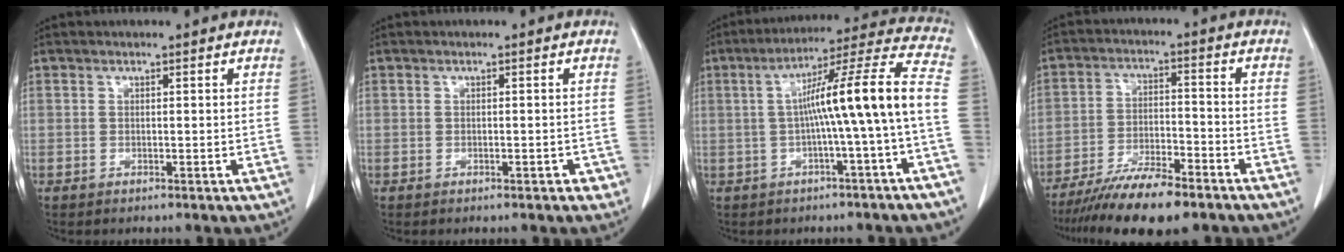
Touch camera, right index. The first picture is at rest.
{"total": 1.6, "force": [-0.7, 0.6, 1.2], "torque": [-0.017, 0.000, -0.007]}
{"total": 13.5, "force": [-1.3, -1.3, 13.3], "torque": [-0.197, 0.031, -0.025]}
{"total": 12.1, "force": [-9.5, 2.4, 7.1], "torque": [-0.118, -0.014, -0.160]}